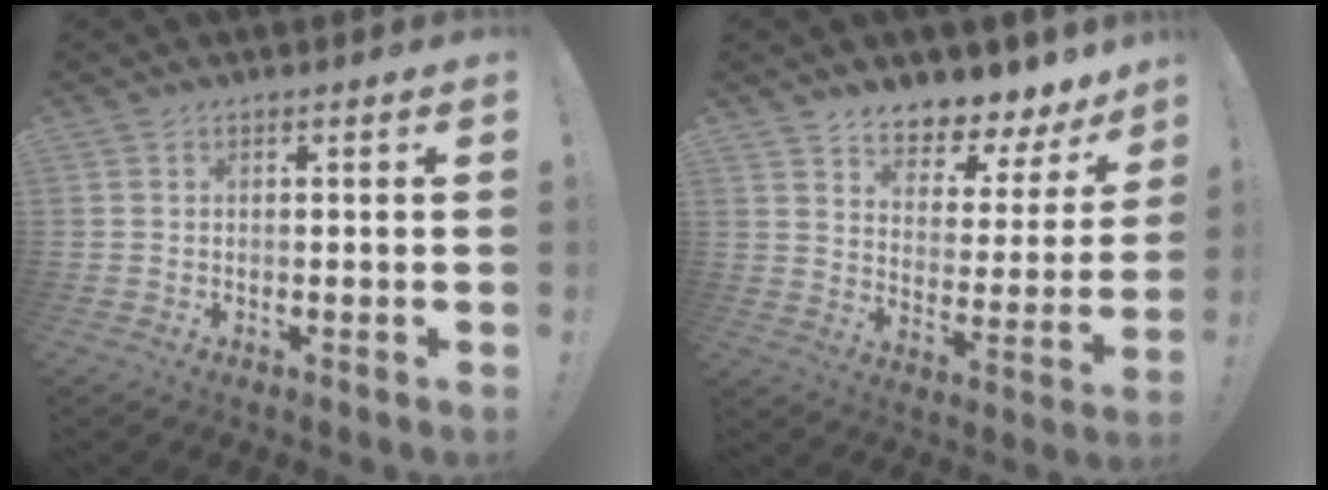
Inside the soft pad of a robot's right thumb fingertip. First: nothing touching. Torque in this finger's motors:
{"motor_torque": [0.33, 2.66, 0.77, 0.70, 0.00]}